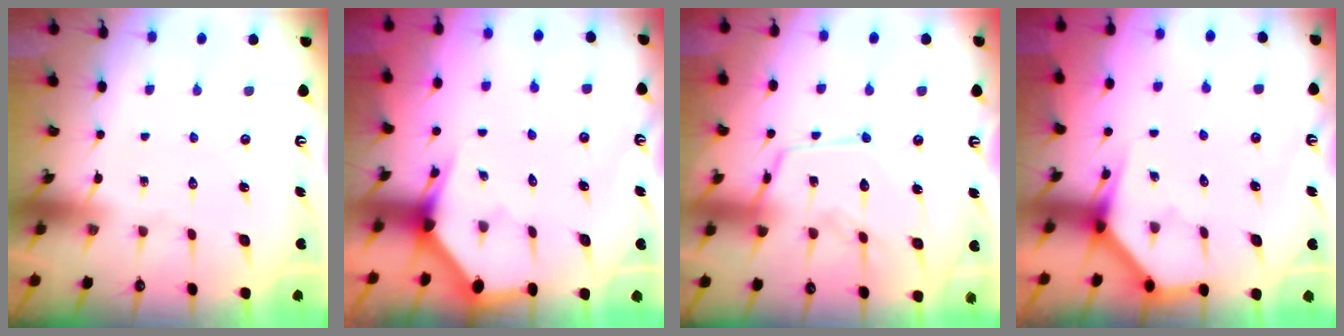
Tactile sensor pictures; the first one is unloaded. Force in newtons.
{"total": 2.8, "press": 2.8, "slide": 0.1}
{"total": 13.6, "press": 13.6, "slide": 1.3}
{"total": 3.8, "press": 3.8, "slide": 0.2}